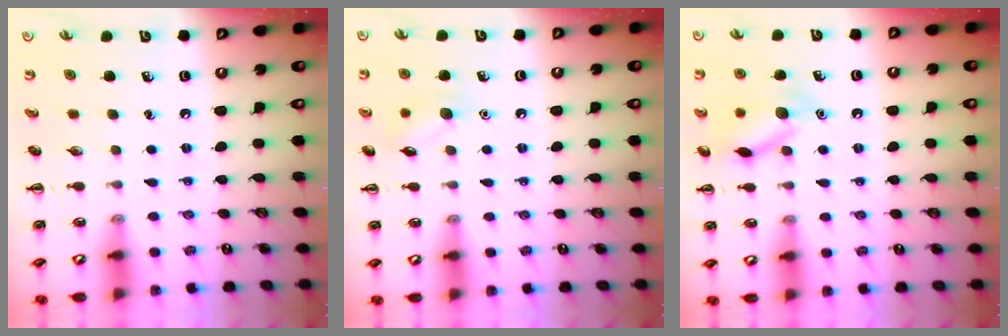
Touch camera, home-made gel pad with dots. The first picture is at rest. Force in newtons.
{"total": 8.3, "press": 8.1, "slide": 1.8}
{"total": 12.0, "press": 12.0, "slide": 0.7}